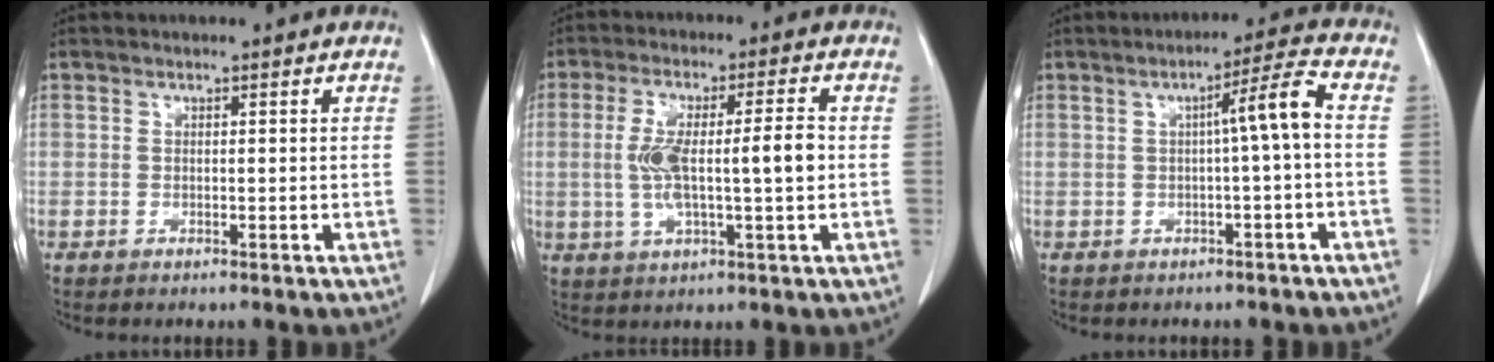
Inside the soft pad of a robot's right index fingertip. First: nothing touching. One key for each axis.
{"total": 10.1, "fx": -0.1, "fy": 1.5, "fz": 10.0, "tx": -0.192, "ty": 0.015, "tz": 0.000}
{"total": 5.2, "fx": -0.1, "fy": -0.7, "fz": 5.2, "tx": -0.078, "ty": 0.014, "tz": -0.002}